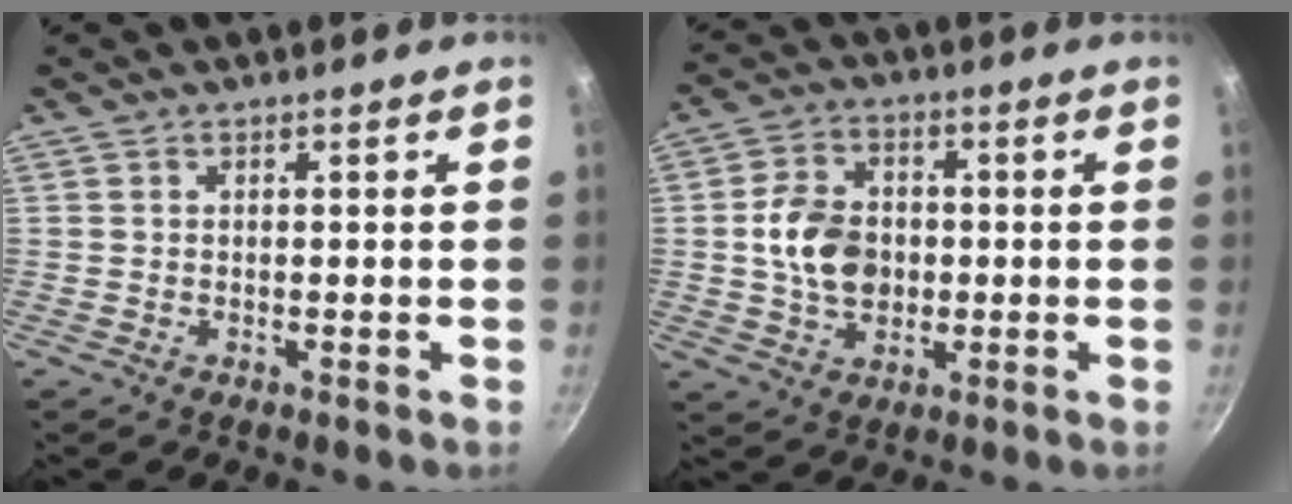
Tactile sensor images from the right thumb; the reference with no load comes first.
{"total": 10.1, "force": [-0.2, 7.5, 6.7], "torque": [-0.097, 0.010, -0.008]}